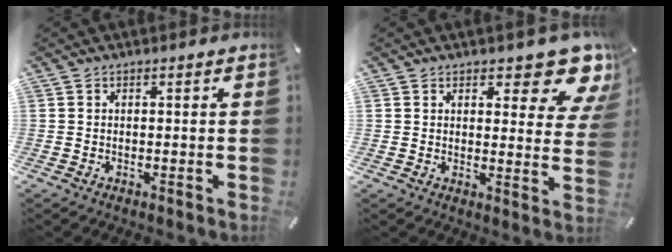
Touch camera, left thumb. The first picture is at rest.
{"total": 10.9, "force": [8.1, 4.3, 5.8], "torque": [-0.054, -0.070, 0.137]}